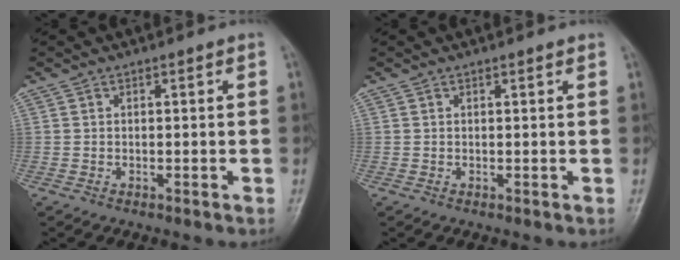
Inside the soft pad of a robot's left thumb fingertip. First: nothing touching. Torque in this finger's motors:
{"motor_torque": [-0.14, -0.05, -0.51, -0.06, 0.00]}